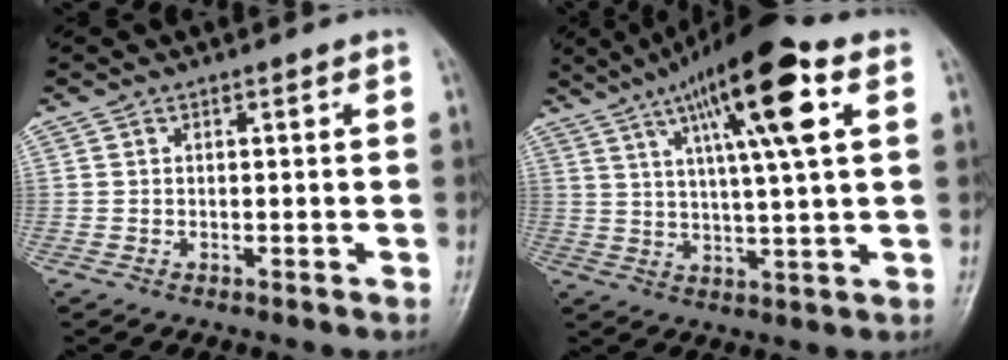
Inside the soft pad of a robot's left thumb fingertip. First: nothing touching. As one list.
[{"total": 16.9, "force": [7.3, 2.9, 15.0], "torque": [-0.242, -0.002, 0.114]}]